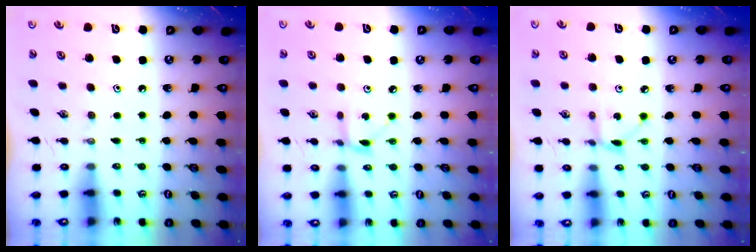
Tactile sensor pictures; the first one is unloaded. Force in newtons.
{"total": 2.9, "press": 2.9, "slide": 0.2}
{"total": 3.7, "press": 3.7, "slide": 0.1}